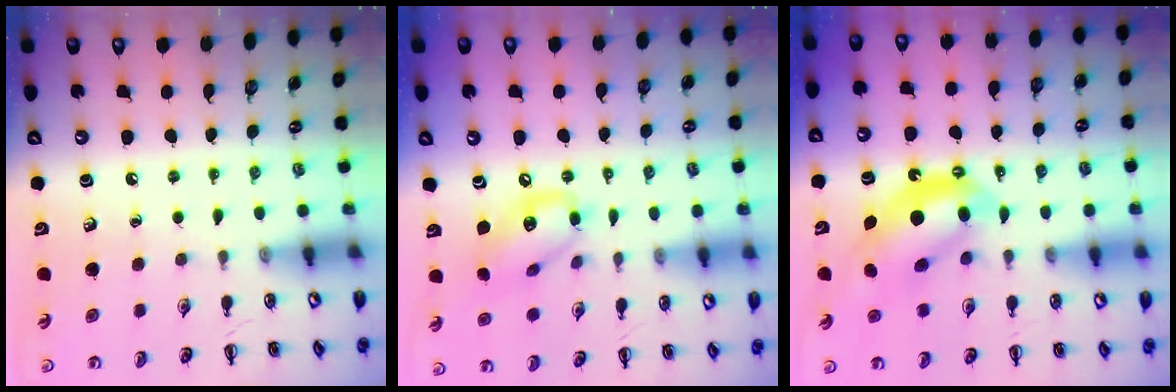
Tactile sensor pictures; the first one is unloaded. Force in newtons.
{"total": 11.6, "press": 11.4, "slide": 2.4}
{"total": 11.0, "press": 10.6, "slide": 2.9}